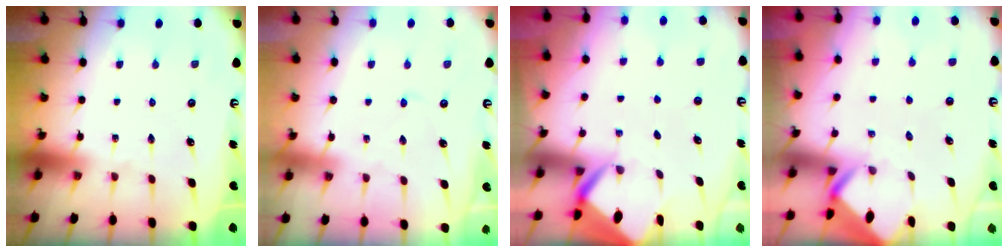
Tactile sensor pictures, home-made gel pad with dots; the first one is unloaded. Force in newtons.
{"total": 1.7, "press": 1.7, "slide": 0.3}
{"total": 3.9, "press": 3.9, "slide": 0.3}
{"total": 2.5, "press": 2.5, "slide": 0.1}